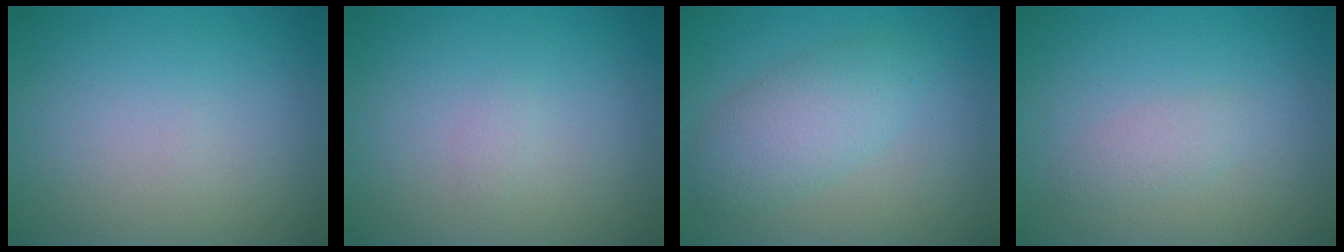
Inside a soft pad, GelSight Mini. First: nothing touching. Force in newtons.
{"total": 0.6, "press": 0.6, "slide": 0.1}
{"total": 3.9, "press": 3.9, "slide": 0.1}
{"total": 1.3, "press": 1.3, "slide": 0.1}